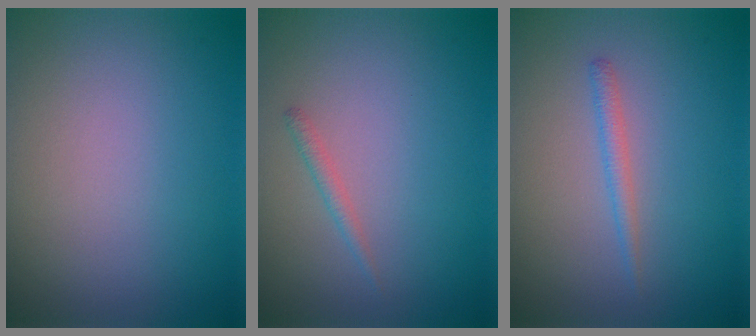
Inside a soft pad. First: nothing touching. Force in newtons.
{"total": 0.9, "press": 0.9, "slide": 0.0}
{"total": 1.2, "press": 1.2, "slide": 0.0}